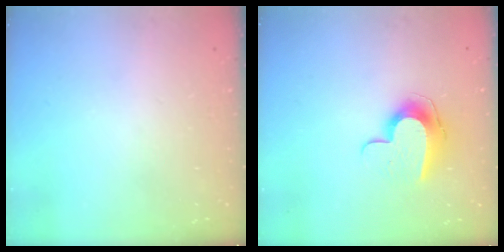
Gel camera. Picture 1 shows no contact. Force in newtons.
{"total": 10.1, "press": 10.1, "slide": 0.6}